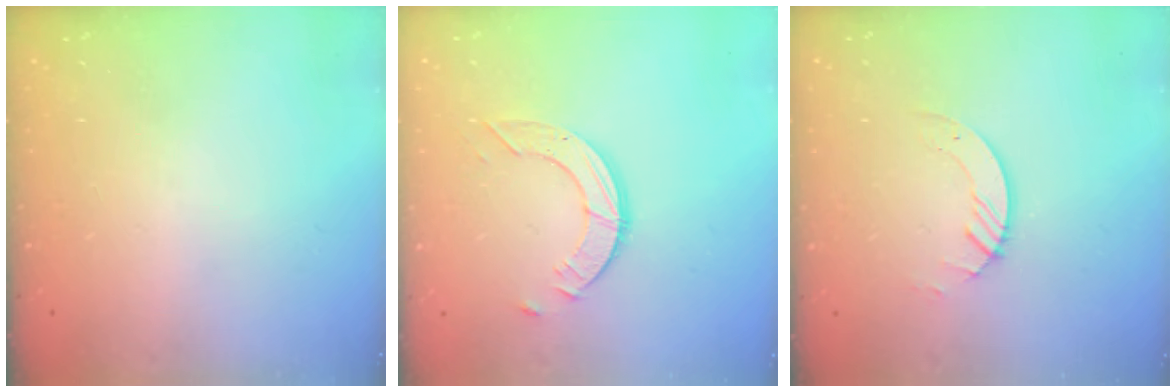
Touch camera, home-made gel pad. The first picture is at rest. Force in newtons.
{"total": 6.0, "press": 6.0, "slide": 0.5}
{"total": 2.8, "press": 2.8, "slide": 0.3}